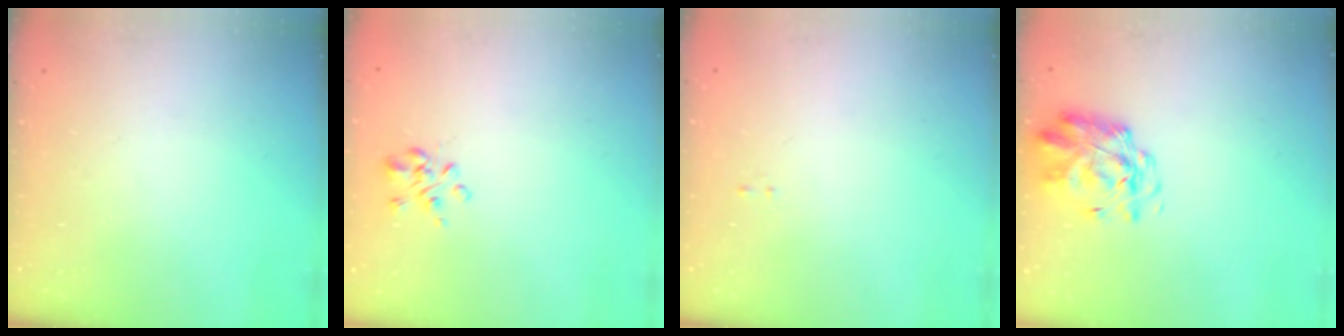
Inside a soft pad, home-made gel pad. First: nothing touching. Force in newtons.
{"total": 1.4, "press": 1.2, "slide": 0.8}
{"total": 0.0}
{"total": 2.4, "press": 2.2, "slide": 1.0}